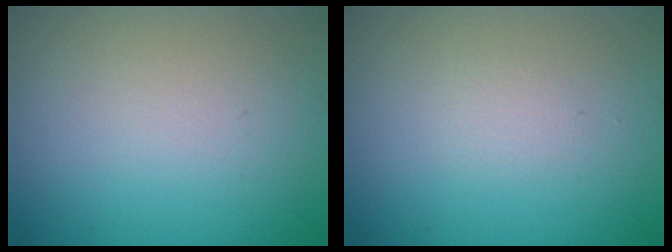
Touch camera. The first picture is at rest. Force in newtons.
{"total": 0.6, "press": 0.6, "slide": 0.0}